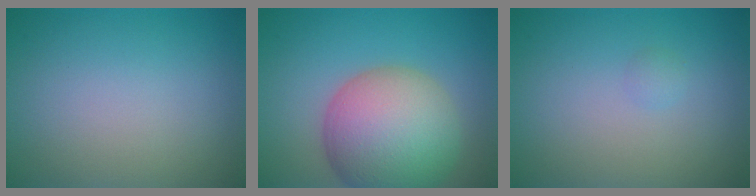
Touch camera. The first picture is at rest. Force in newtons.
{"total": 11.1, "press": 11.0, "slide": 0.7}
{"total": 0.6, "press": 0.6, "slide": 0.0}